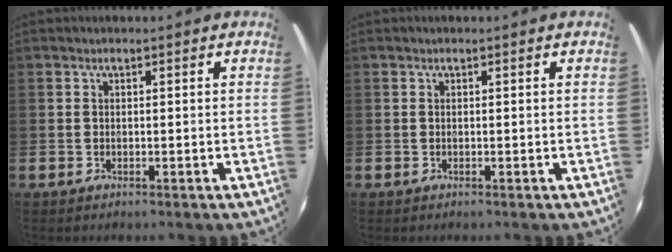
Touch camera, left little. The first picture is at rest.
{"total": 0.0}